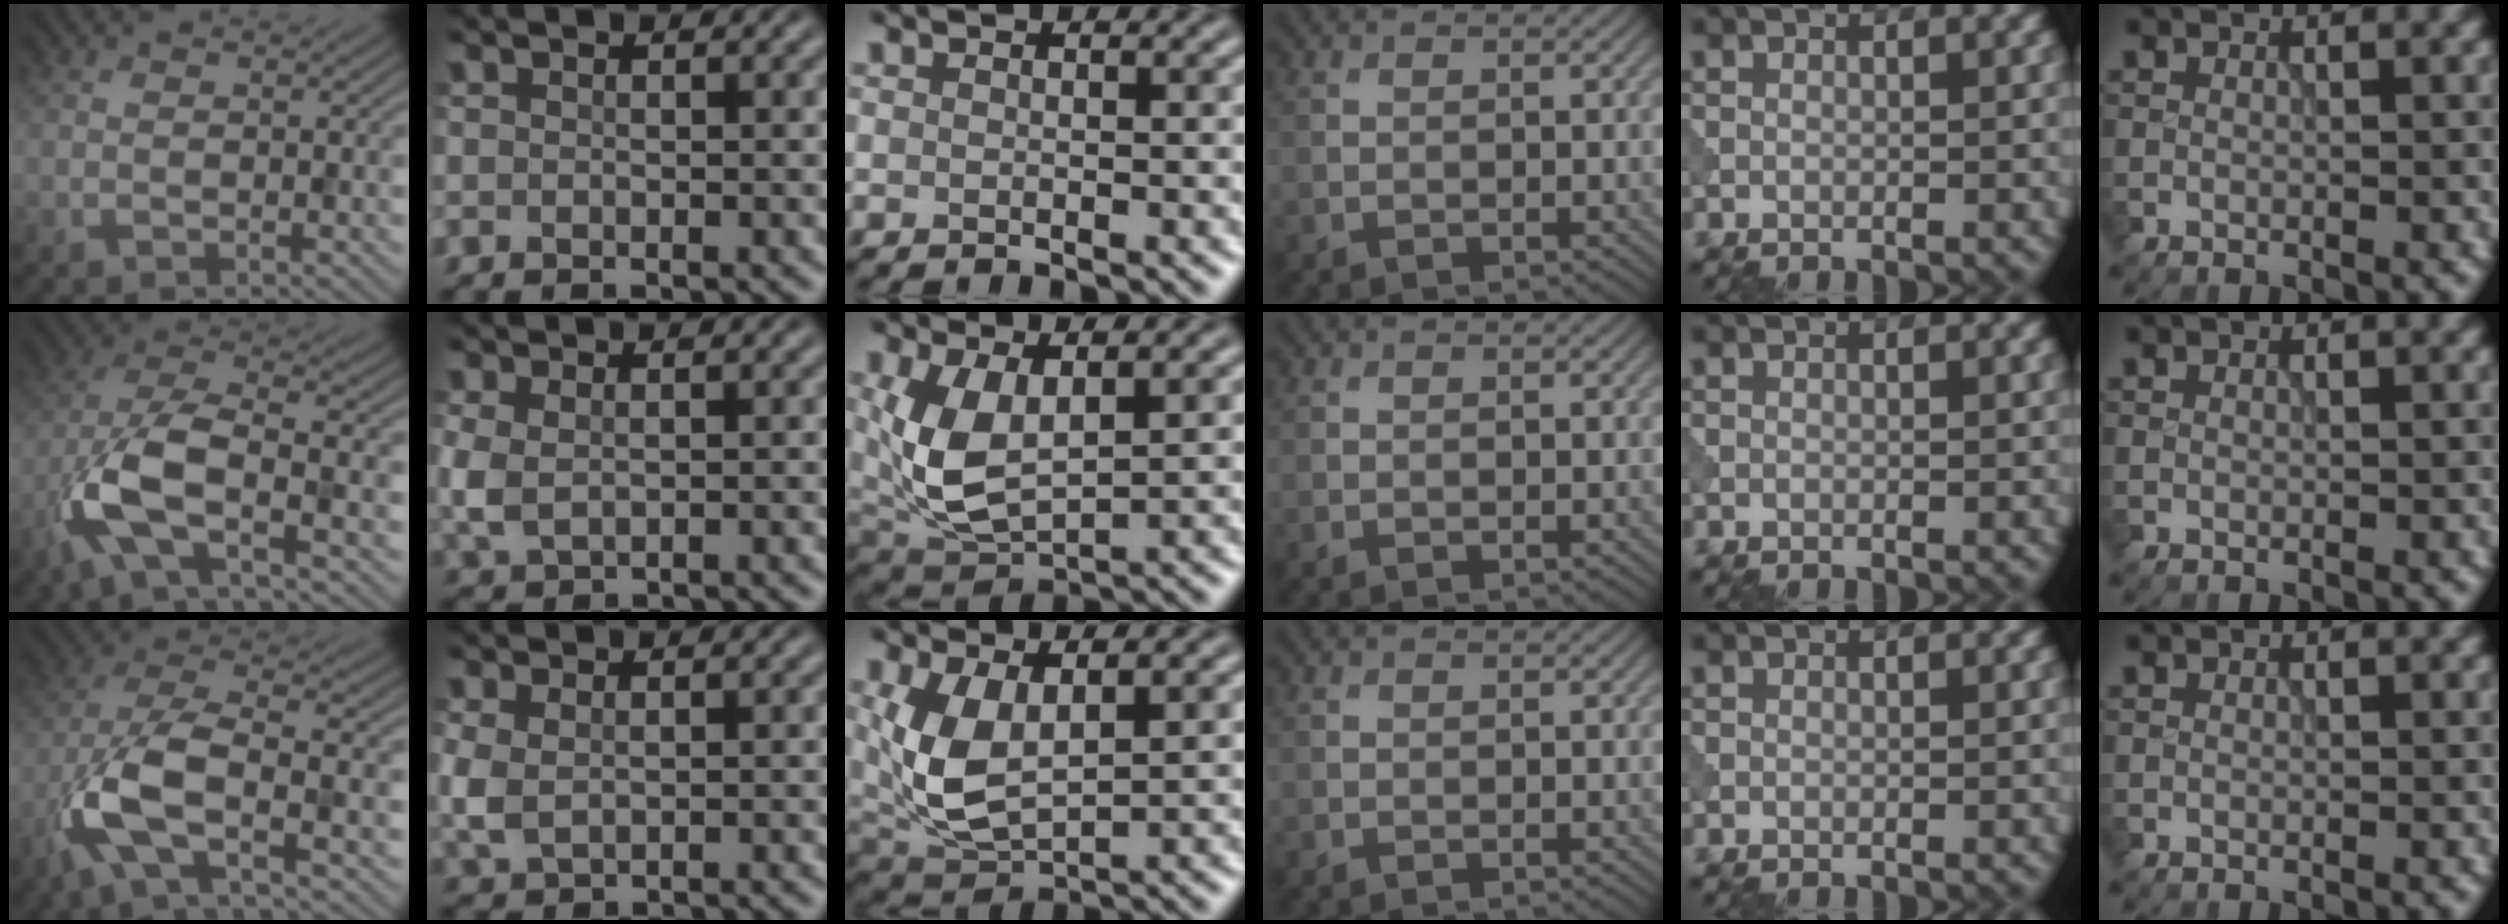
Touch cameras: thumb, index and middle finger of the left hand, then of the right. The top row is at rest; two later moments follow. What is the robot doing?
{"motion": "wipe", "object": "makeup brush"}